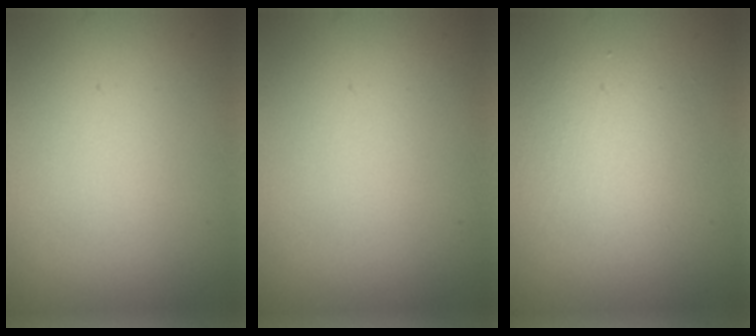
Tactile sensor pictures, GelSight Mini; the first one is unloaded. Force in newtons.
{"total": 0.0}
{"total": 3.5, "press": 3.5, "slide": 0.2}